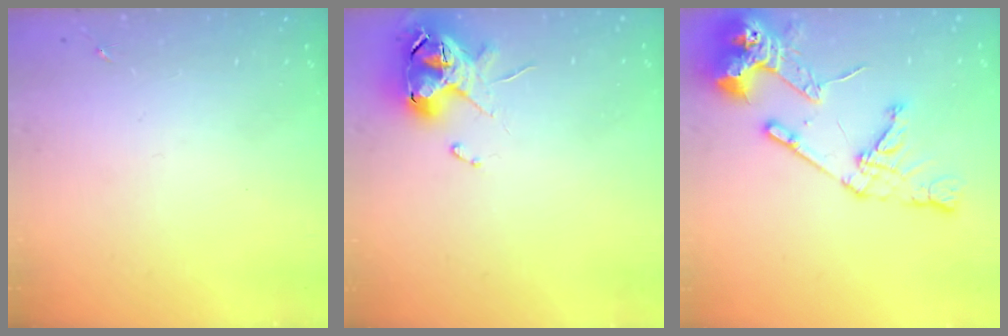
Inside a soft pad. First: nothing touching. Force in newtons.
{"total": 11.5, "press": 11.4, "slide": 1.5}
{"total": 17.1, "press": 17.0, "slide": 2.1}